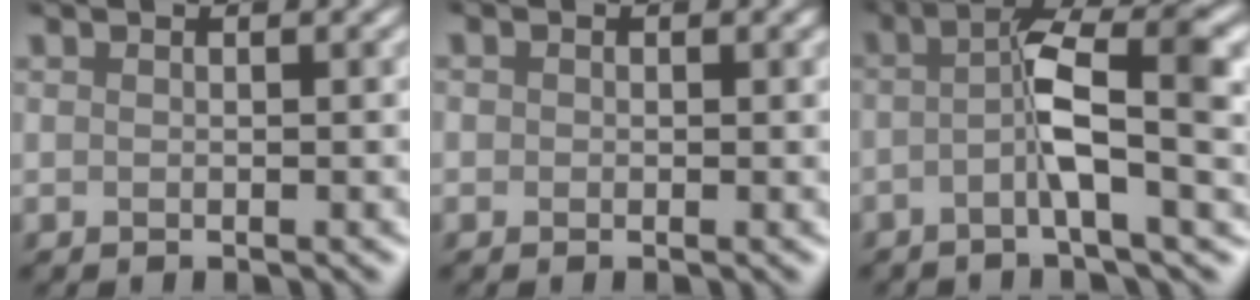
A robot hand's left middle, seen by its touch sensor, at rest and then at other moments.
{"total": 1.7, "force": [-0.8, -0.9, -1.2], "torque": [0.001, 0.000, 0.011]}
{"total": 4.4, "force": [-1.3, -0.5, 4.2], "torque": [-0.098, 0.019, -0.011]}